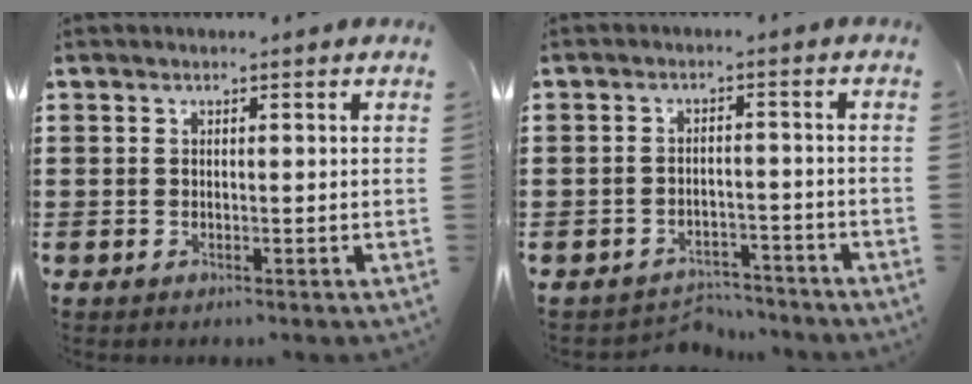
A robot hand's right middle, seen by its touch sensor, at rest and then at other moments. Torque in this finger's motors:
{"motor_torque": [-1.48, 0.66, -0.38, -0.09]}